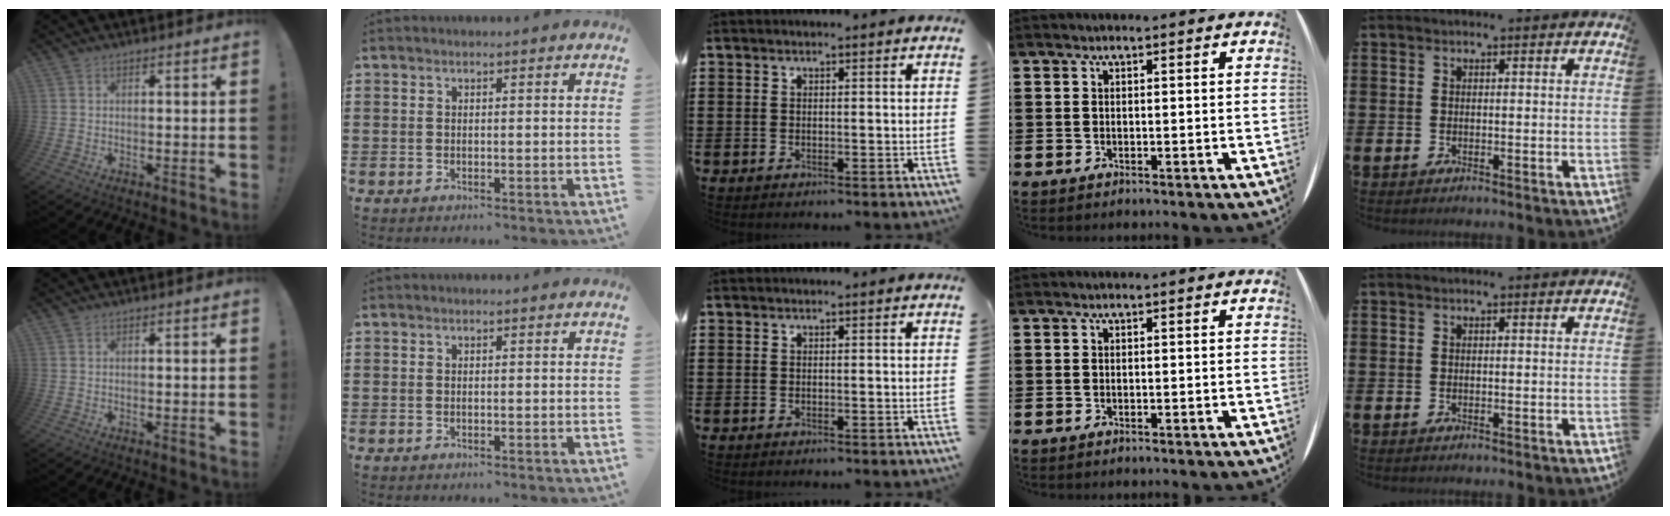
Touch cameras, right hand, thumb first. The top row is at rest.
{}